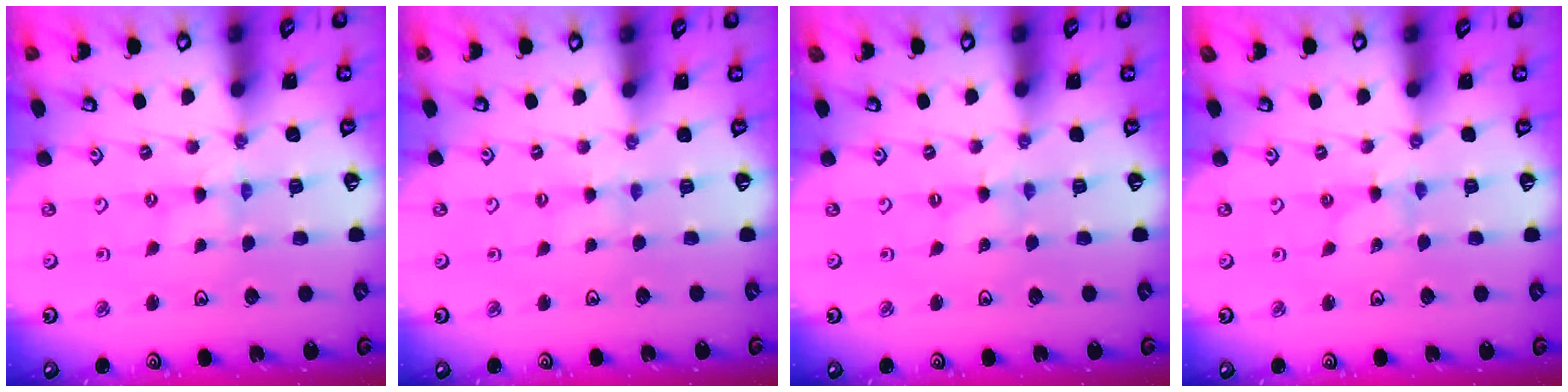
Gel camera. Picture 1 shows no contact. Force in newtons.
{"total": 2.1, "press": 2.1, "slide": 0.3}
{"total": 0.0}
{"total": 0.0}